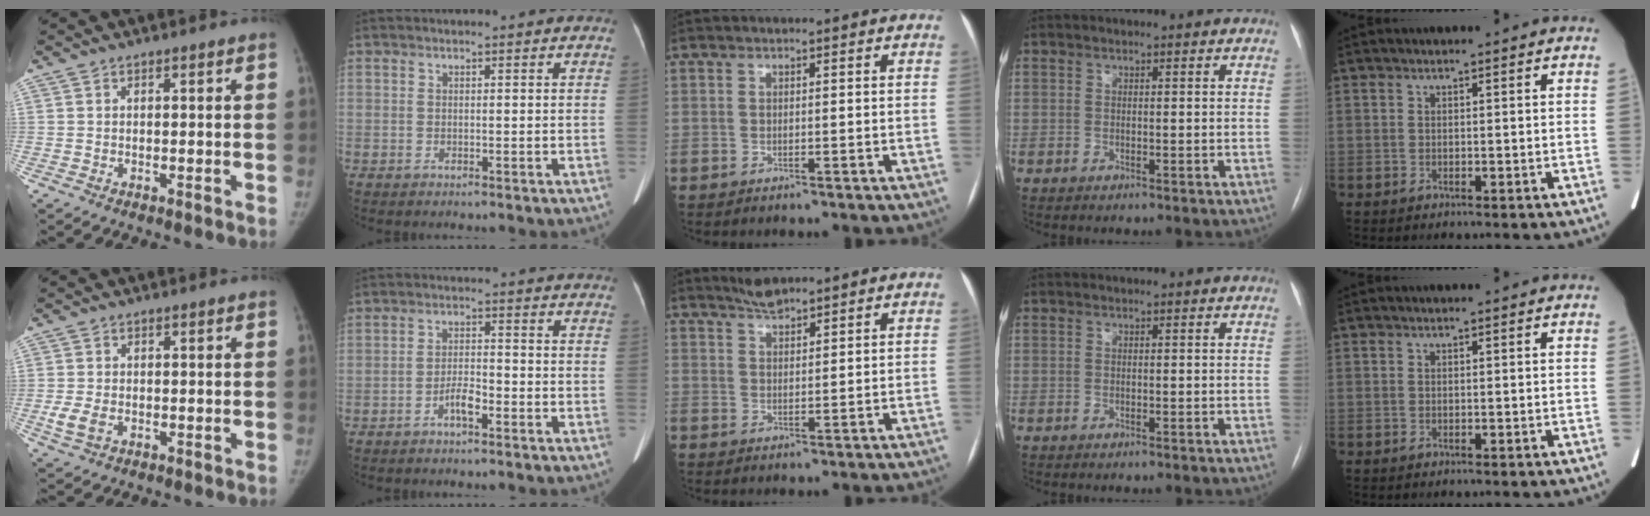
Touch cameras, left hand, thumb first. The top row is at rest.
{"thumb": {"total": 3.6, "force": [-0.8, 2.4, 2.6], "torque": [-0.061, -0.005, -0.013]}, "index": {"total": 3.0, "force": [-1.9, 0.7, 2.2], "torque": [-0.039, 0.004, -0.036]}, "middle": {"total": 3.1, "force": [2.8, 0.2, 1.1], "torque": [-0.023, 0.003, 0.054]}}